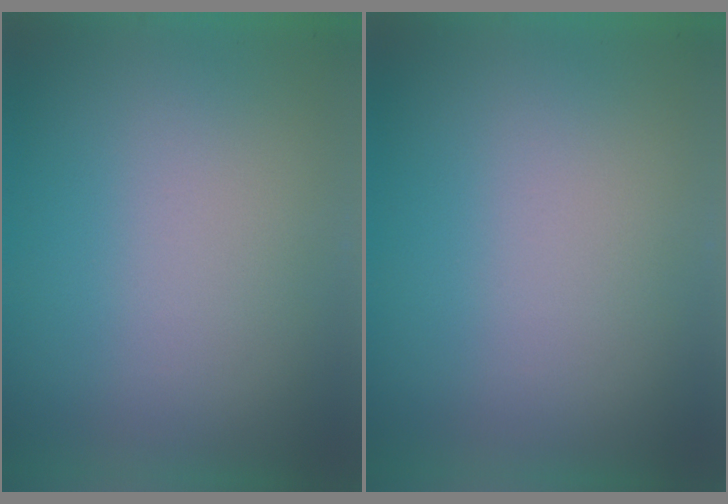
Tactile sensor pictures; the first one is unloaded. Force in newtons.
{"total": 0.0}